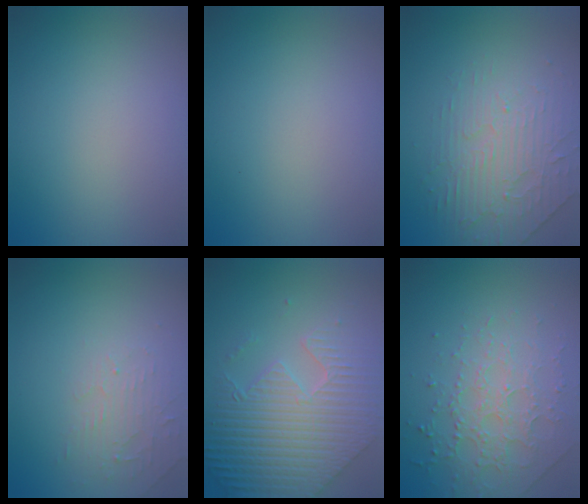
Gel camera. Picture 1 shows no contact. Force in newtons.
{"total": 0.0}
{"total": 4.5, "press": 3.3, "slide": 3.1}
{"total": 2.4, "press": 2.3, "slide": 0.5}
{"total": 9.2, "press": 6.5, "slide": 6.6}
{"total": 3.8, "press": 3.6, "slide": 1.2}